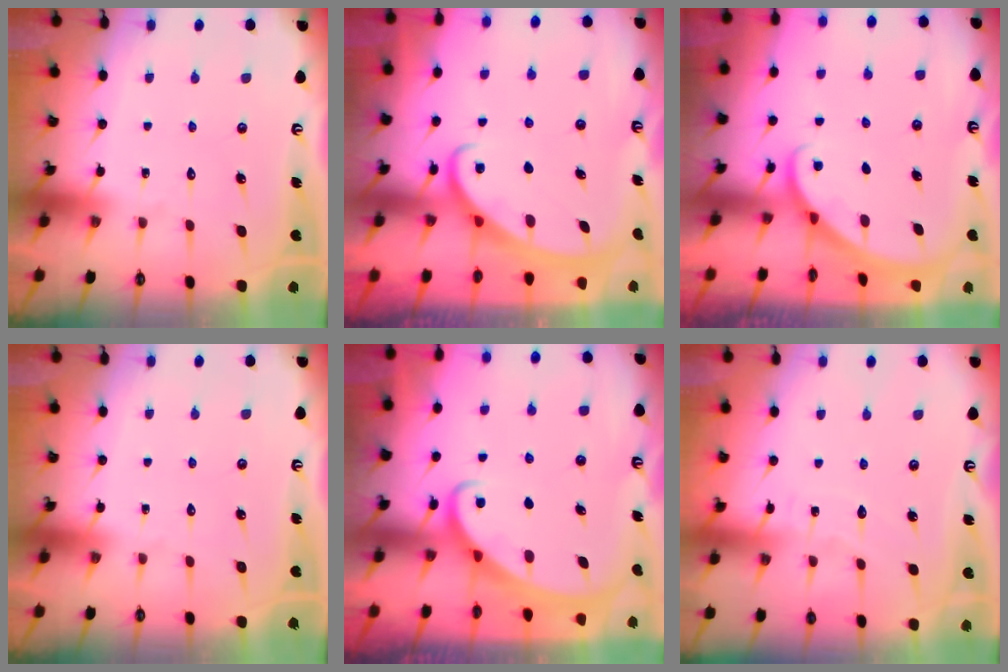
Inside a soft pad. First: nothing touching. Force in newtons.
{"total": 2.5, "press": 2.5, "slide": 0.4}
{"total": 1.9, "press": 1.9, "slide": 0.1}
{"total": 0.0}
{"total": 2.2, "press": 2.2, "slide": 0.3}
{"total": 3.7, "press": 3.7, "slide": 0.2}